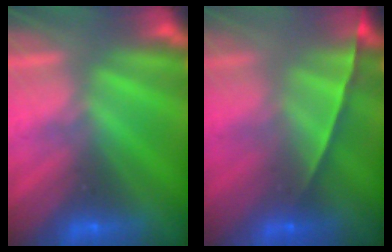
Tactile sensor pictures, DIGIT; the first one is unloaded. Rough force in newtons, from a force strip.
{"total": 1.5}